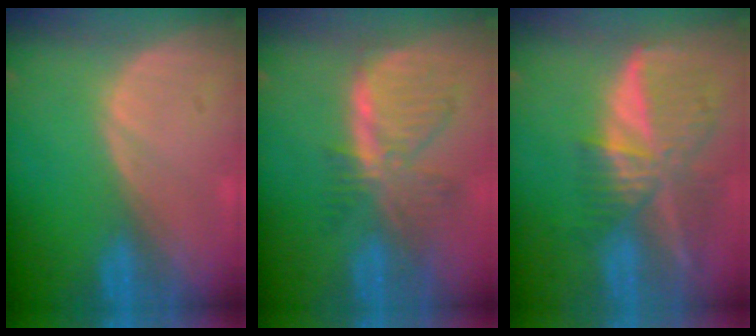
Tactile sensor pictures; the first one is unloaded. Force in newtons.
{"total": 7.8, "press": 7.0, "slide": 3.5}
{"total": 9.3, "press": 8.1, "slide": 4.7}